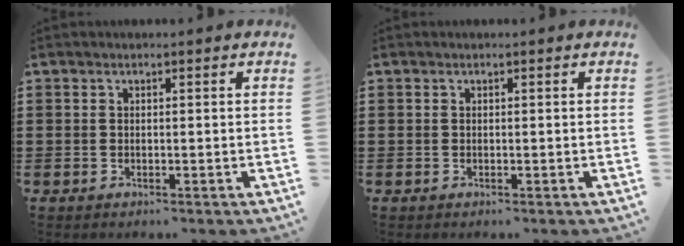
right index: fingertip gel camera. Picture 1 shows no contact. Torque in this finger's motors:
{"motor_torque": [2.14, 0.00, 0.00, 0.01]}